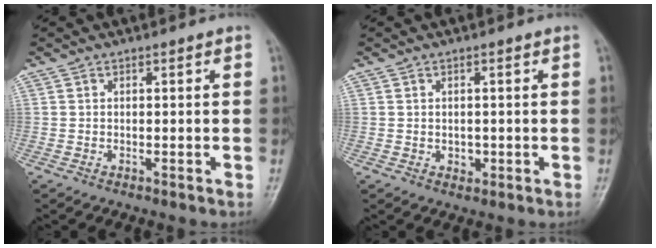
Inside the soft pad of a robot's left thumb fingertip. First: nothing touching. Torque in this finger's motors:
{"motor_torque": [-0.18, -0.18, 0.04, 0.09, 0.01]}